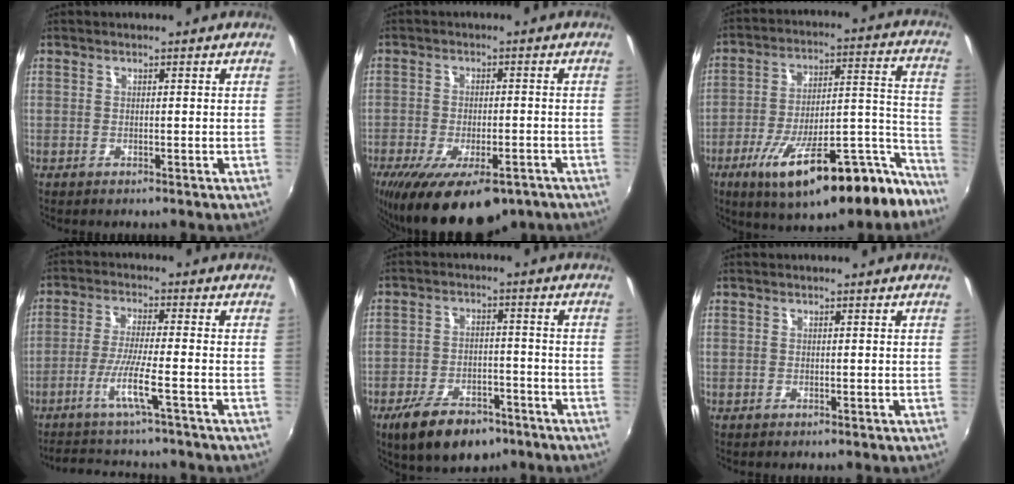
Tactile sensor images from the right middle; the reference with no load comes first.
{"total": 16.8, "force": [-11.0, 6.7, 10.9], "torque": [-0.214, -0.044, -0.160]}
{"total": 24.1, "force": [-16.4, 6.9, 16.2], "torque": [-0.242, -0.006, -0.244]}
{"total": 8.7, "force": [-6.6, -0.3, 5.7], "torque": [-0.122, -0.015, -0.118]}
{"total": 12.5, "force": [-8.2, 6.3, 7.0], "torque": [-0.154, -0.012, -0.130]}
{"total": 0.0}